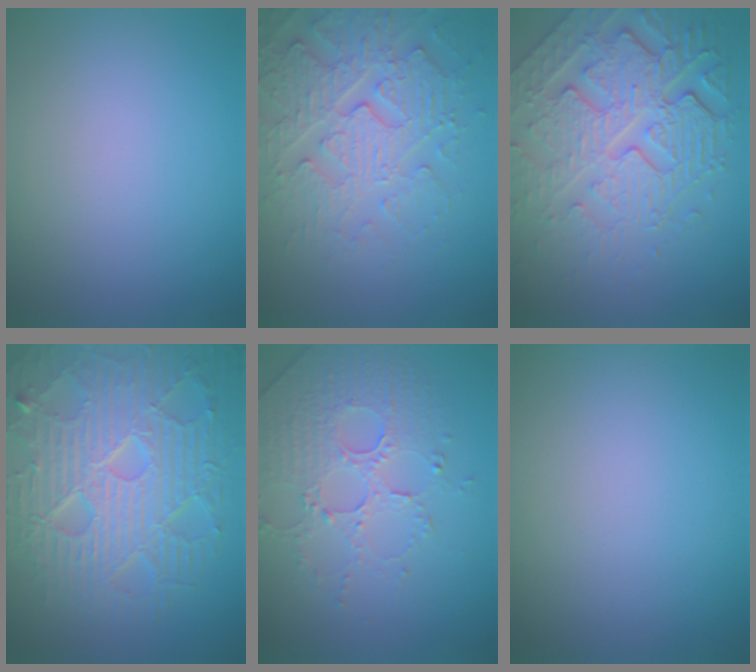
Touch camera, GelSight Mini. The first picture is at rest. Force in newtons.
{"total": 4.8, "press": 4.7, "slide": 1.2}
{"total": 8.6, "press": 5.9, "slide": 6.2}
{"total": 10.1, "press": 6.6, "slide": 7.7}
{"total": 5.1, "press": 3.6, "slide": 3.6}
{"total": 0.0}